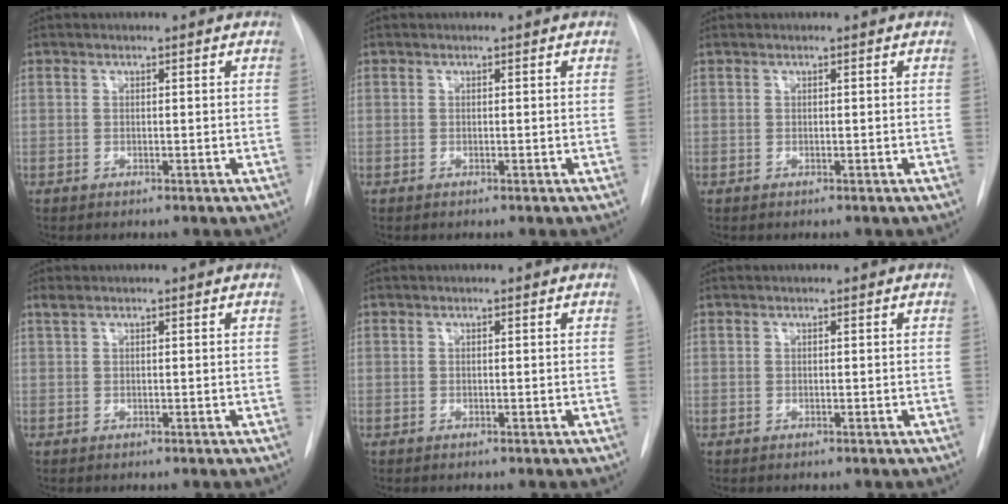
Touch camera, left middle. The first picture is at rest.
{"total": 0.0}
{"total": 0.0}
{"total": 0.9, "force": [0.7, 0.1, 0.7], "torque": [-0.021, 0.017, 0.017]}
{"total": 0.0}
{"total": 0.0}